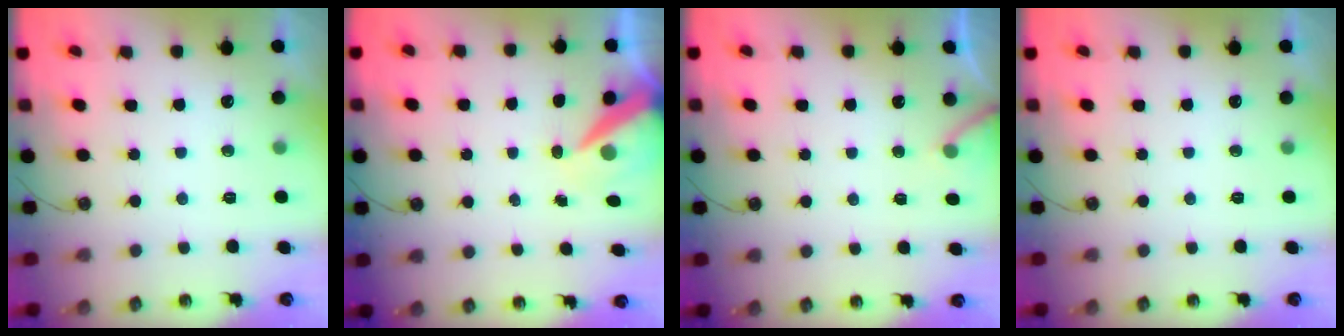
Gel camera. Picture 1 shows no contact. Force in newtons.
{"total": 8.4, "press": 8.3, "slide": 0.5}
{"total": 5.9, "press": 5.9, "slide": 0.3}
{"total": 0.0}